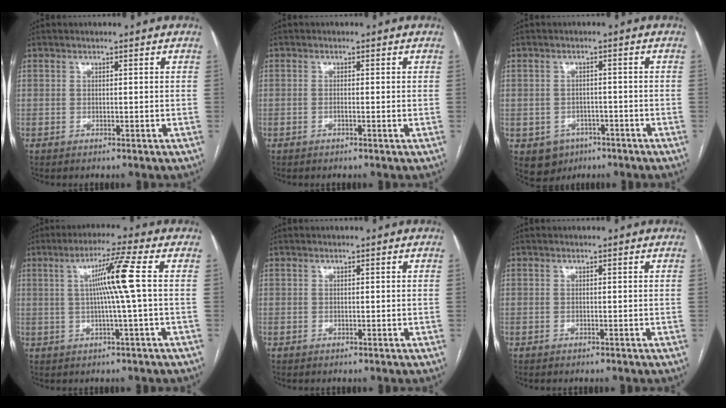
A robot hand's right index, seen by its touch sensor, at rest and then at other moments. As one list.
[{"total": 0.9, "force": [-0.2, 0.0, 0.9], "torque": [-0.017, 0.000, -0.003]}, {"total": 5.0, "force": [-2.6, 4.1, 1.2], "torque": [-0.015, 0.006, -0.030]}, {"total": 7.6, "force": [0.7, -1.2, 7.5], "torque": [-0.130, 0.011, 0.016]}, {"total": 0.0}, {"total": 0.0}]